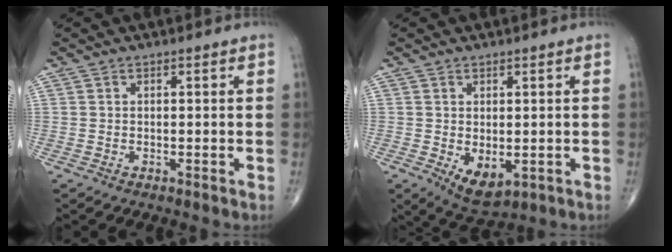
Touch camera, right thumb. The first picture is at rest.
{"total": 6.0, "force": [-1.2, 3.3, 4.8], "torque": [-0.067, -0.009, -0.003]}